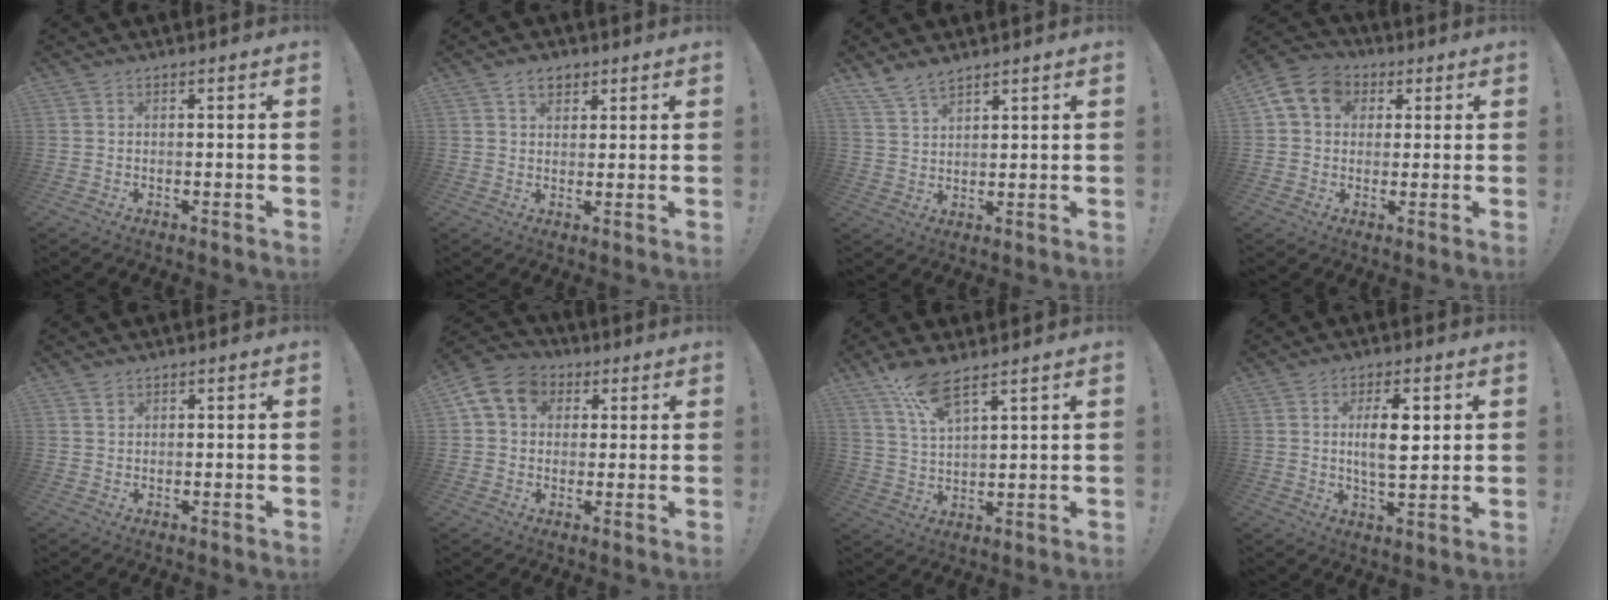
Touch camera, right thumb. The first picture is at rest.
{"total": 4.5, "force": [2.6, 2.9, 2.2], "torque": [-0.035, -0.003, 0.047]}
{"total": 6.0, "force": [5.1, 2.0, 2.4], "torque": [-0.051, -0.030, 0.099]}
{"total": 10.4, "force": [3.2, 8.4, 5.2], "torque": [-0.079, 0.003, 0.068]}
{"total": 1.1, "force": [0.7, 0.7, 0.3], "torque": [0.006, -0.005, 0.012]}
{"total": 11.0, "force": [3.4, 9.0, 5.5], "torque": [-0.093, 0.000, 0.069]}
{"total": 8.8, "force": [6.6, 1.9, 5.5], "torque": [-0.111, -0.030, 0.120]}
{"total": 9.2, "force": [2.0, 3.6, 8.3], "torque": [-0.136, -0.004, 0.027]}